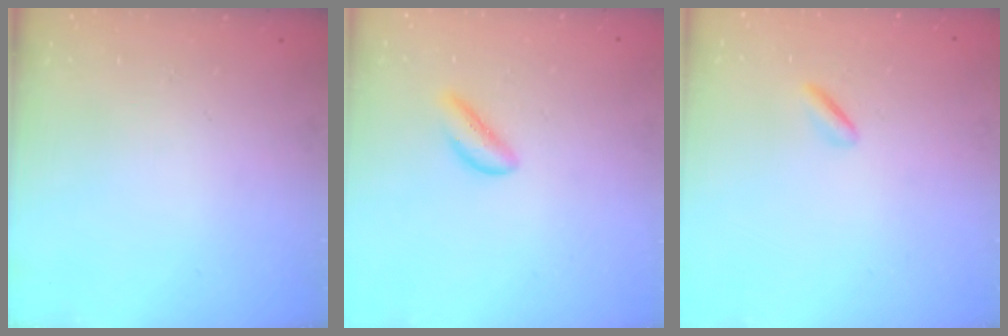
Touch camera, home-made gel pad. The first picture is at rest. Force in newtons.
{"total": 2.7, "press": 2.6, "slide": 0.8}
{"total": 0.5, "press": 0.0, "slide": 0.5}